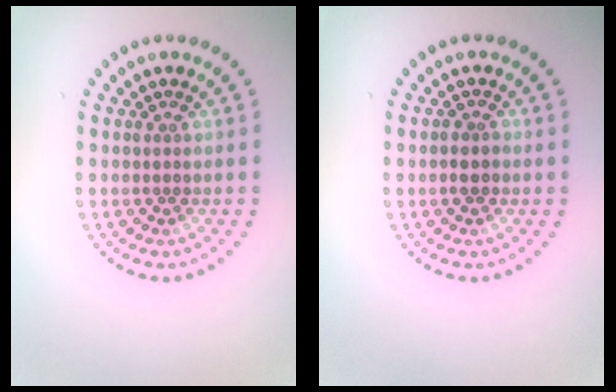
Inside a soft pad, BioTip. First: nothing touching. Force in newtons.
{"total": 1.3, "press": 1.3, "slide": 0.4}